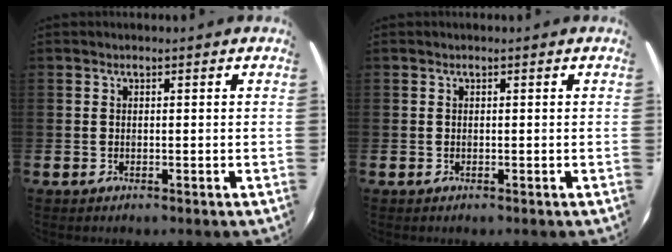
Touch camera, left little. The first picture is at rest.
{"total": 0.0}